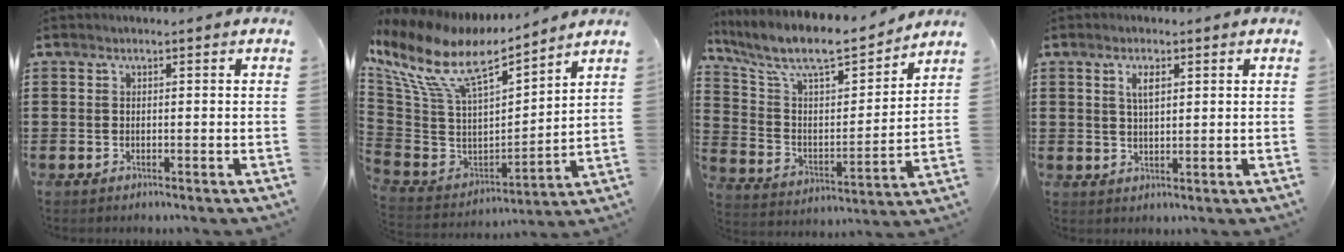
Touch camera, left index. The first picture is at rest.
{"total": 11.7, "force": [7.8, 4.4, 7.5], "torque": [-0.183, -0.052, 0.131]}
{"total": 9.3, "force": [7.9, 2.2, 4.5], "torque": [-0.115, -0.053, 0.129]}
{"total": 3.0, "force": [1.4, 1.2, 2.4], "torque": [-0.051, 0.005, 0.025]}